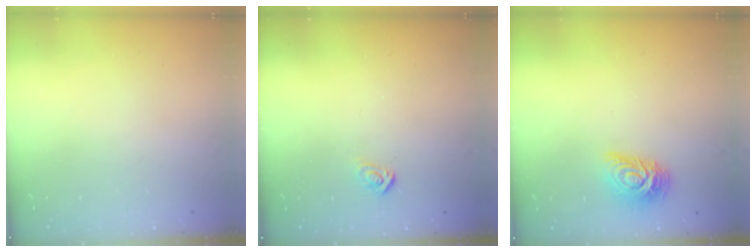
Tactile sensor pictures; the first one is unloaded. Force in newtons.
{"total": 3.9, "press": 3.8, "slide": 0.4}
{"total": 8.5, "press": 8.5, "slide": 0.5}